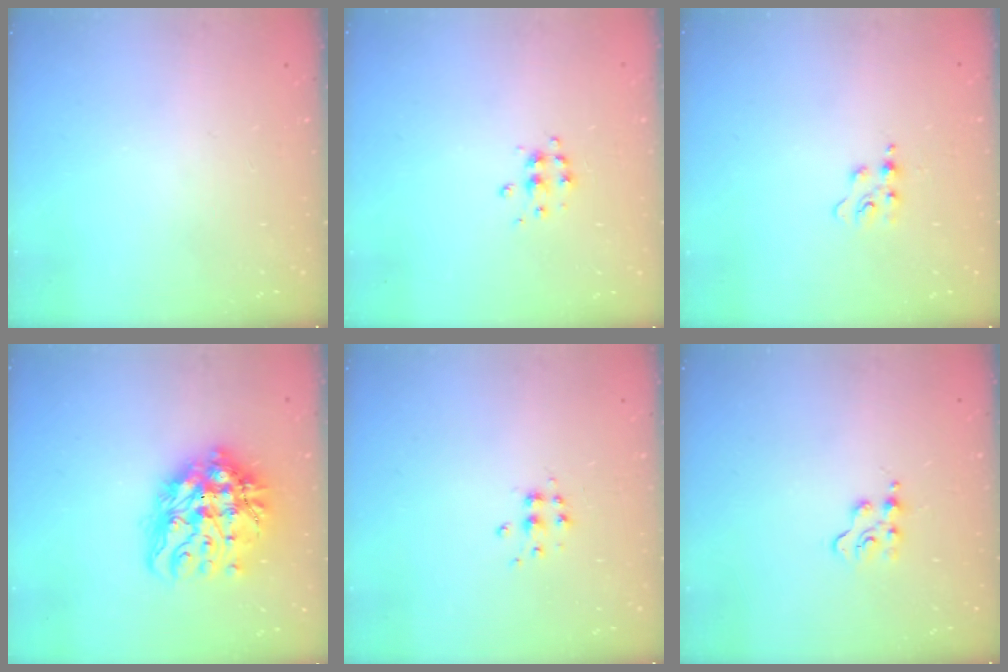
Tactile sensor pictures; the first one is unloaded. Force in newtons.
{"total": 5.5, "press": 5.5, "slide": 0.6}
{"total": 3.8, "press": 3.7, "slide": 0.5}
{"total": 17.9, "press": 17.8, "slide": 2.1}
{"total": 5.4, "press": 5.4, "slide": 0.5}
{"total": 4.3, "press": 4.3, "slide": 0.5}